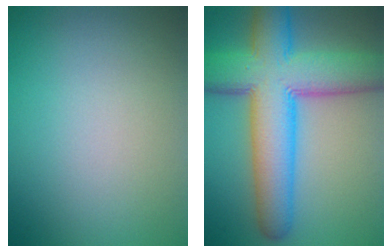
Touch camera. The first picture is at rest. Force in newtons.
{"total": 11.3, "press": 11.3, "slide": 0.3}